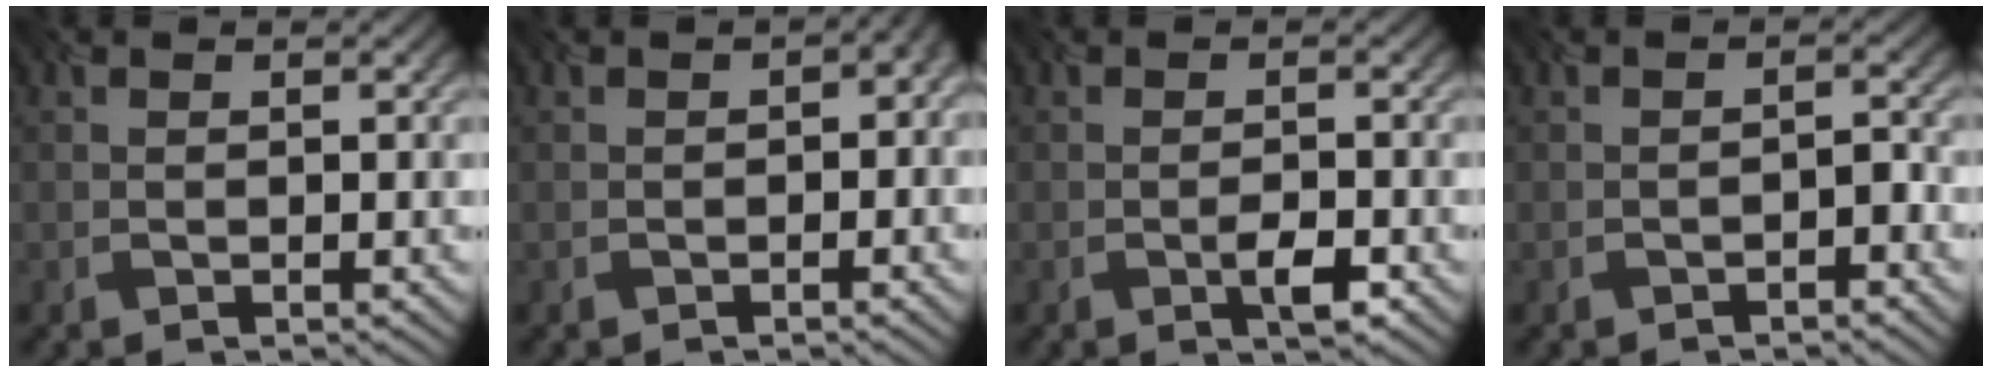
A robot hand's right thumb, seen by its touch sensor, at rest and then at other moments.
{"total": 3.3, "force": [-0.7, 1.8, 2.6], "torque": [-0.022, 0.004, 0.004]}
{"total": 2.6, "force": [-1.7, 0.7, 1.9], "torque": [-0.040, 0.001, -0.023]}
{"total": 1.5, "force": [-1.5, 0.2, 0.3], "torque": [-0.006, 0.008, -0.019]}